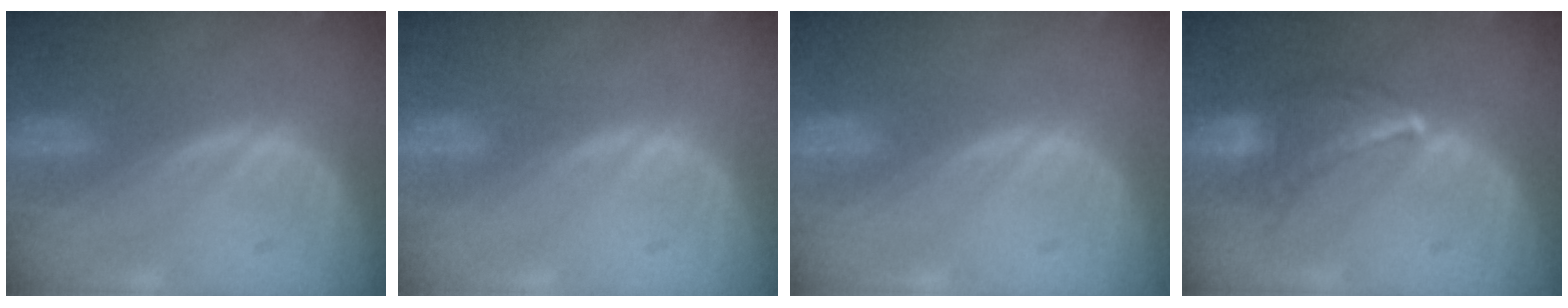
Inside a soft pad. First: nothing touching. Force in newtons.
{"total": 0.0}
{"total": 0.0}
{"total": 6.7, "press": 6.1, "slide": 2.8}